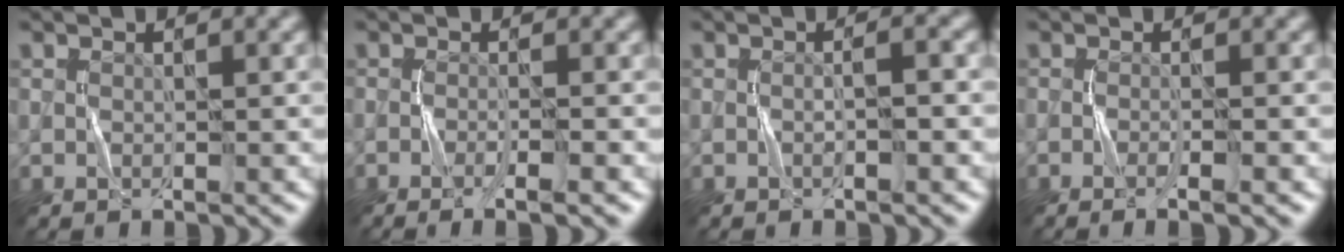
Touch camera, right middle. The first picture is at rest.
{"total": 3.0, "force": [-1.4, 0.5, 2.6], "torque": [-0.036, -0.001, -0.031]}
{"total": 2.2, "force": [-0.1, 0.6, 2.1], "torque": [-0.010, 0.000, -0.017]}
{"total": 2.4, "force": [-1.0, 0.5, 2.1], "torque": [-0.027, -0.001, -0.023]}